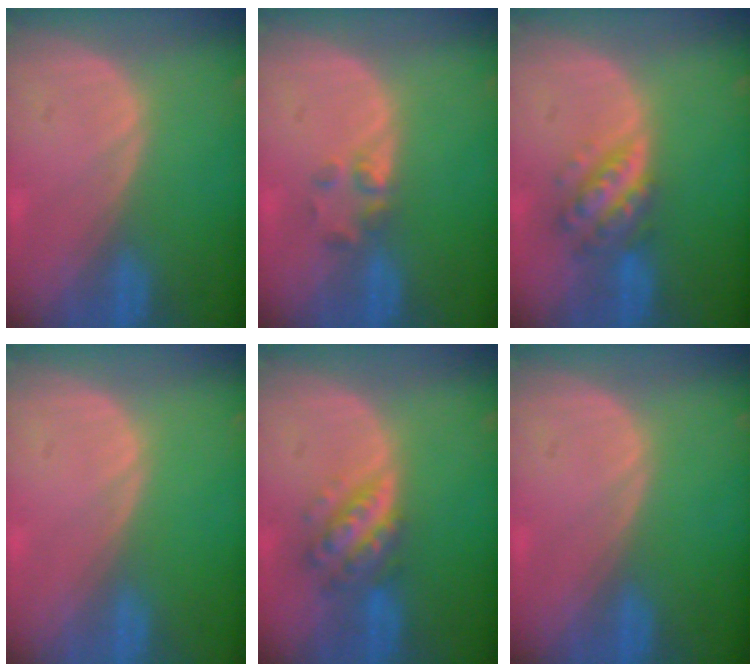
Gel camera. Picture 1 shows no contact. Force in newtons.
{"total": 2.3, "press": 2.2, "slide": 0.8}
{"total": 6.0, "press": 5.5, "slide": 2.5}
{"total": 0.0}
{"total": 6.0, "press": 5.5, "slide": 2.5}
{"total": 0.0}